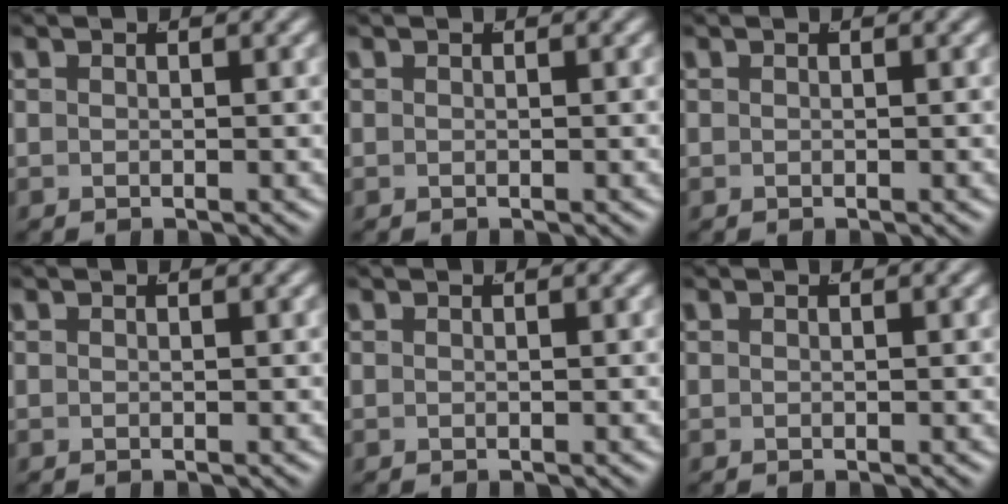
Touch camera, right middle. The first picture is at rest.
{"total": 0.0}
{"total": 0.0}
{"total": 0.0}
{"total": 0.0}
{"total": 0.0}